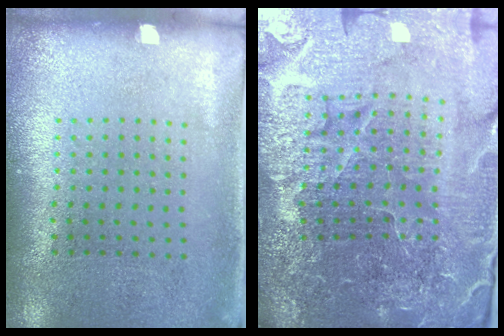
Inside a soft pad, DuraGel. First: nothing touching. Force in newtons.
{"total": 6.6, "press": 5.9, "slide": 3.1}